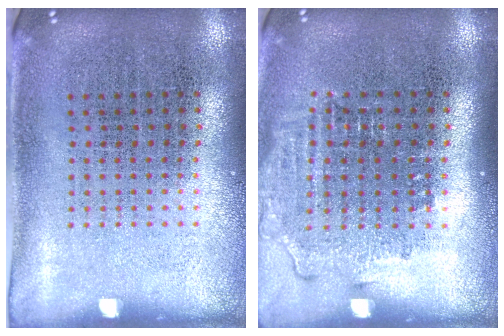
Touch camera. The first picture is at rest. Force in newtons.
{"total": 1.3, "press": 1.1, "slide": 0.6}